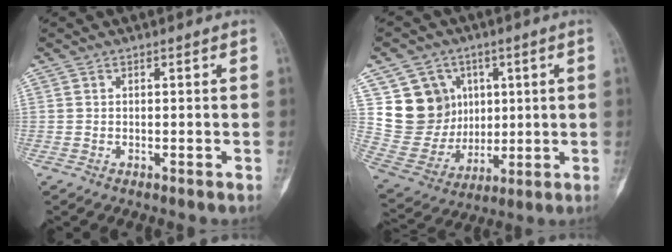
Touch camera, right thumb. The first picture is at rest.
{"total": 14.6, "force": [4.7, 12.8, 5.2], "torque": [-0.057, -0.007, 0.106]}